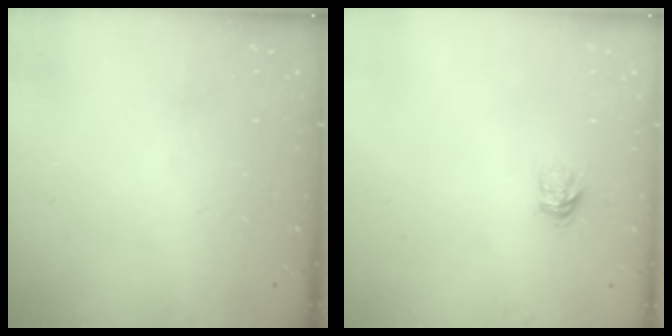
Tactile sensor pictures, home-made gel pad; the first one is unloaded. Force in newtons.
{"total": 4.5, "press": 4.5, "slide": 0.6}